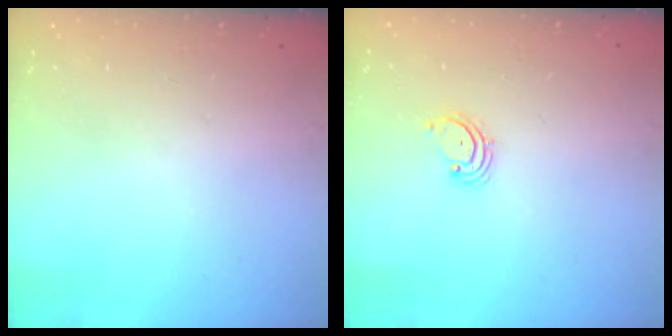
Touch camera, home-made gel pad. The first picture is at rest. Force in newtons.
{"total": 2.1, "press": 2.1, "slide": 0.3}